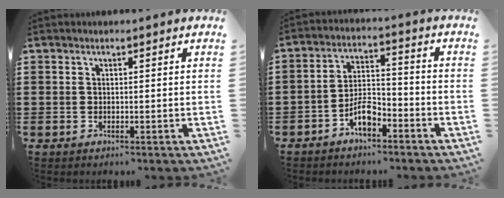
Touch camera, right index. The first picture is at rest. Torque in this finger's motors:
{"motor_torque": [1.49, 0.65, 0.30, 0.11]}